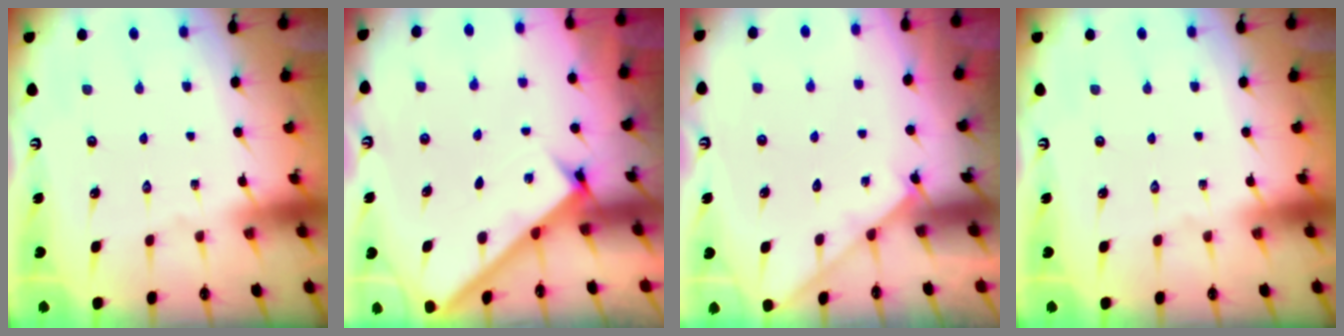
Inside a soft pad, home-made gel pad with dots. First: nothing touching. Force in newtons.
{"total": 2.5, "press": 2.5, "slide": 0.3}
{"total": 2.0, "press": 1.9, "slide": 0.4}
{"total": 0.0}